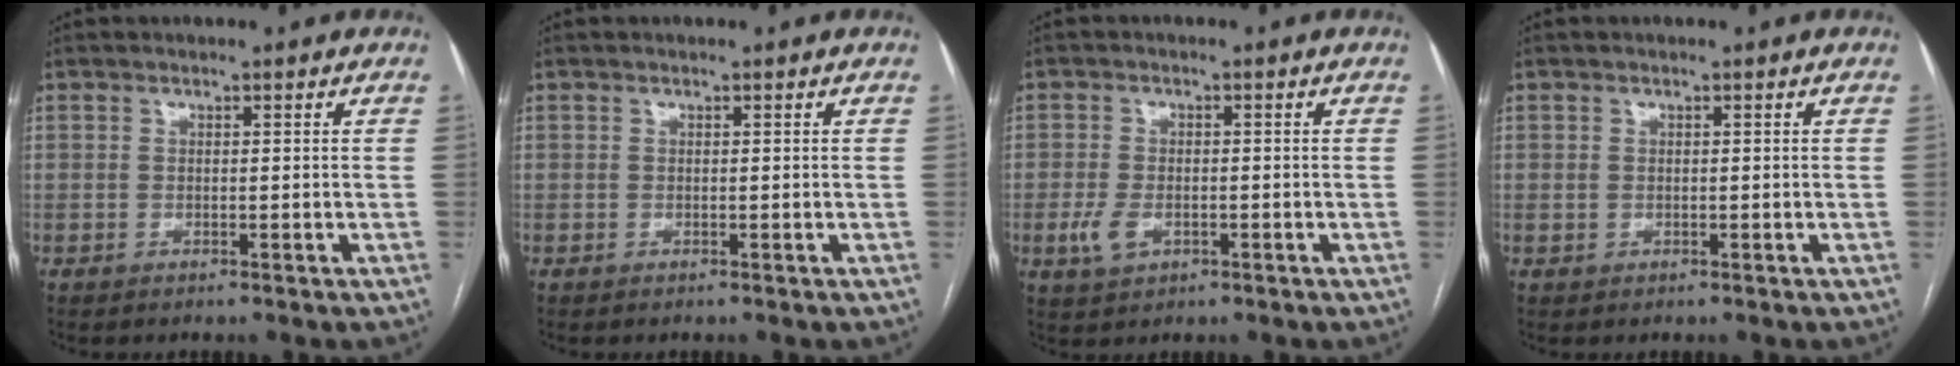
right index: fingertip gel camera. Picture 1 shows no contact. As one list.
[{"total": 0.0}, {"total": 4.0, "force": [-1.4, 2.4, 2.9], "torque": [-0.064, -0.001, -0.019]}, {"total": 0.6, "force": [-0.1, 0.5, 0.2], "torque": [-0.004, 0.000, 0.000]}]